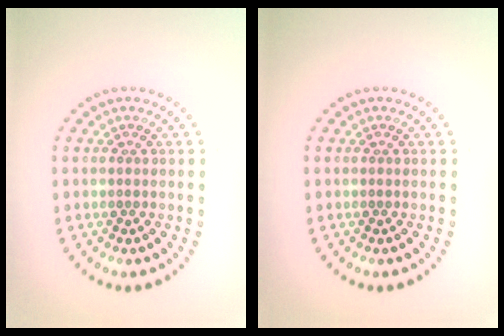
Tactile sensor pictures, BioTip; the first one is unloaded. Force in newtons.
{"total": 0.0}